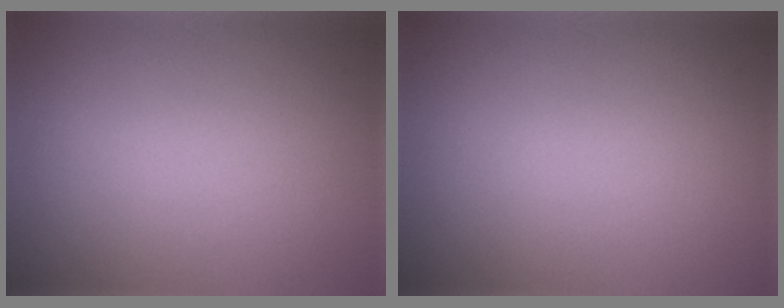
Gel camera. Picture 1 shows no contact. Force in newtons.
{"total": 0.0}